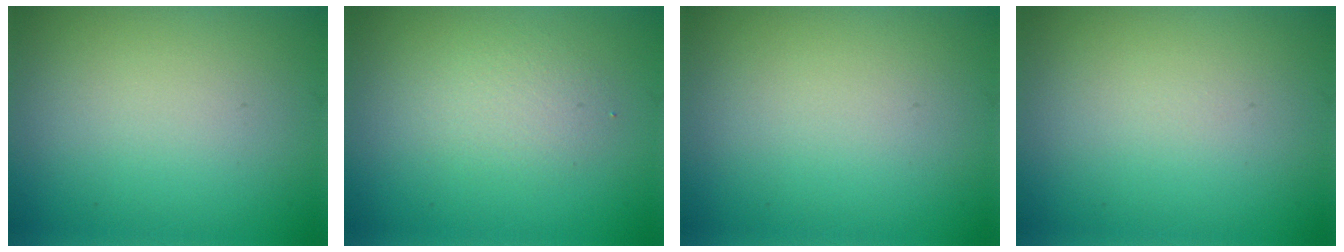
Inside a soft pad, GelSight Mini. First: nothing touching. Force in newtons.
{"total": 2.0, "press": 1.9, "slide": 0.2}
{"total": 0.0}
{"total": 0.0}